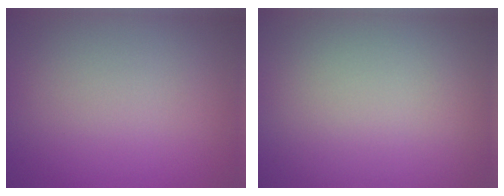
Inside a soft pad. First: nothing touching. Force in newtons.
{"total": 0.0}